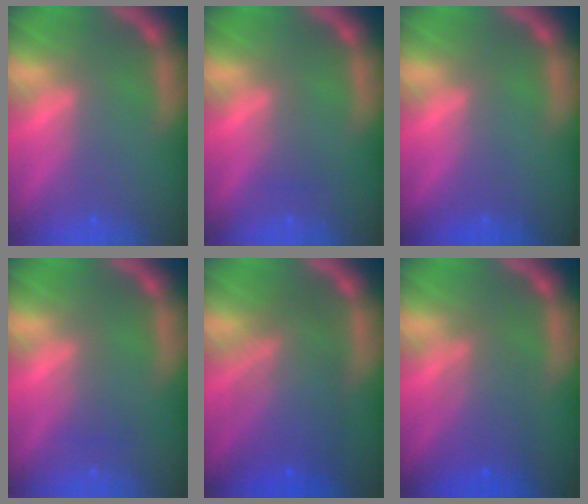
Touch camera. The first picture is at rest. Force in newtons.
{"total": 1.0}
{"total": 0.0}
{"total": 1.5}
{"total": 7.6}
{"total": 4.1}